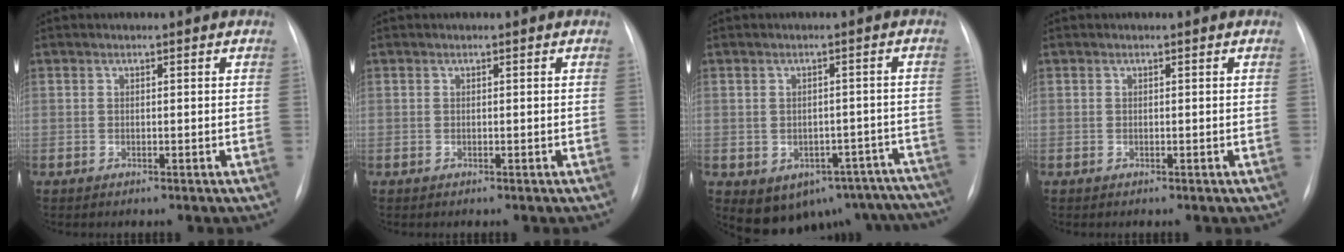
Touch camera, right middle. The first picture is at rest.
{"total": 0.0}
{"total": 16.2, "force": [-11.1, 10.3, 5.8], "torque": [-0.075, 0.037, -0.108]}
{"total": 0.0}